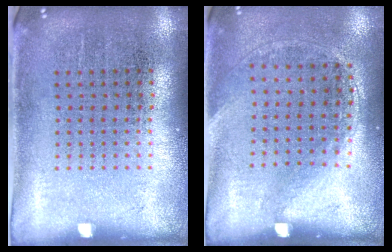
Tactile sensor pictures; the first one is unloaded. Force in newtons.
{"total": 1.4, "press": 0.9, "slide": 1.0}